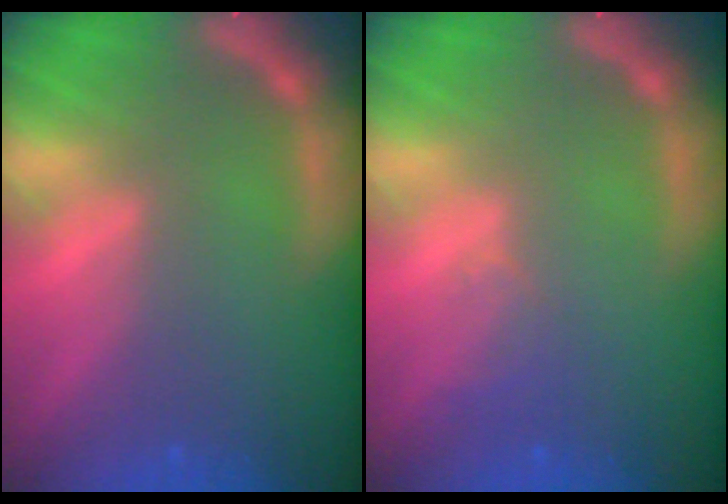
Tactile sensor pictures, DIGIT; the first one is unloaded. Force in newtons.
{"total": 1.5}